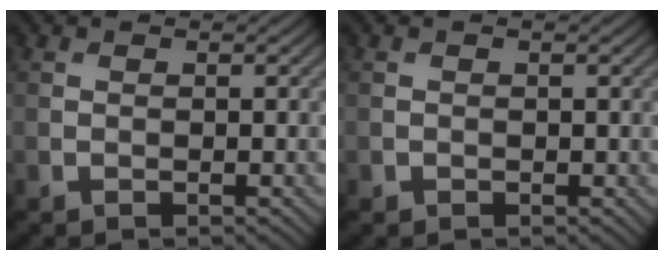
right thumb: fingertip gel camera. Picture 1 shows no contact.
{"total": 0.0}